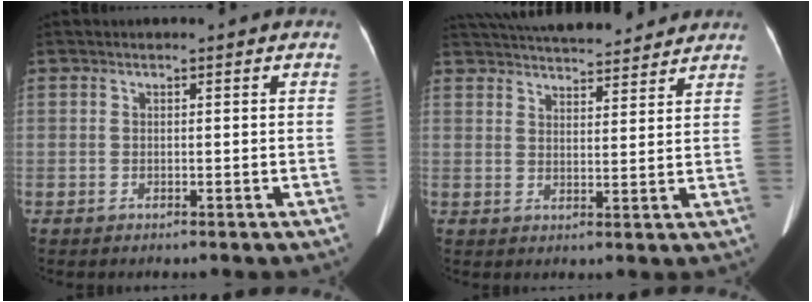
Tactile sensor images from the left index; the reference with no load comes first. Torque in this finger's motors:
{"motor_torque": [0.45, -0.57, 0.08, 0.12]}